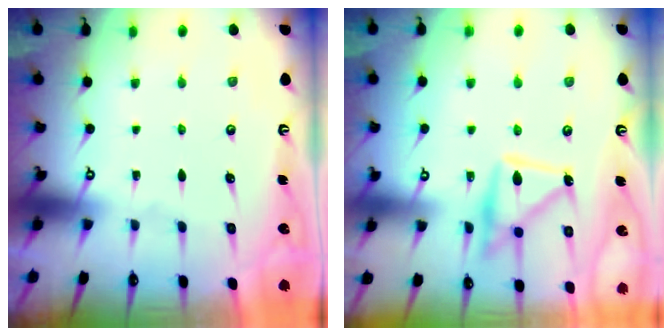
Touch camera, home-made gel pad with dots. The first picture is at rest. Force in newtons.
{"total": 15.8, "press": 15.8, "slide": 0.9}